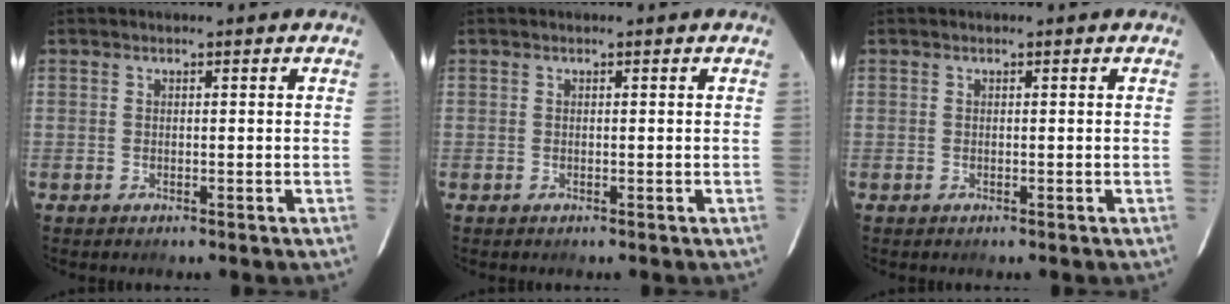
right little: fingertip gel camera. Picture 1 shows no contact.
{"total": 0.0}
{"total": 0.0}